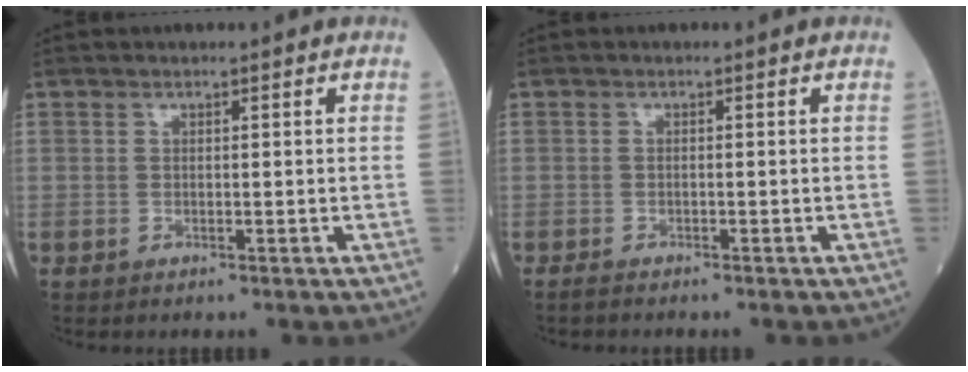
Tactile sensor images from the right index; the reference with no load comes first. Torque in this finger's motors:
{"motor_torque": [-0.10, -0.12, -0.01, 0.01]}